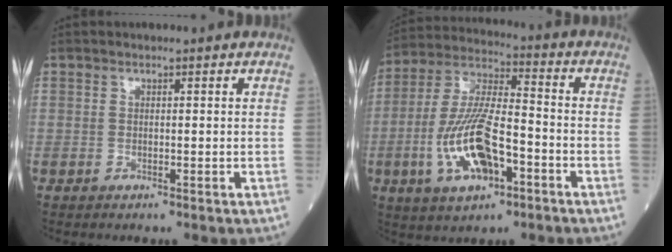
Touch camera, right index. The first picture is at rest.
{"total": 14.2, "force": [-4.6, 4.8, 12.6], "torque": [-0.261, 0.002, -0.083]}